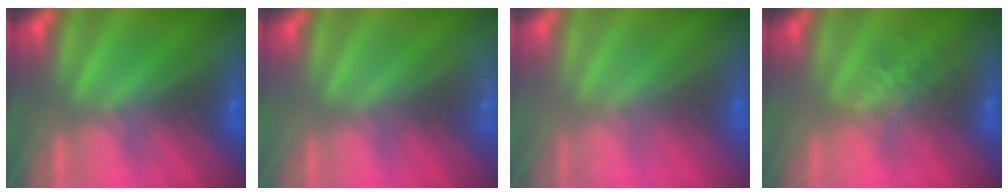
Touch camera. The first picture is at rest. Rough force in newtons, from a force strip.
{"total": 2.3}
{"total": 2.7}
{"total": 3.8}